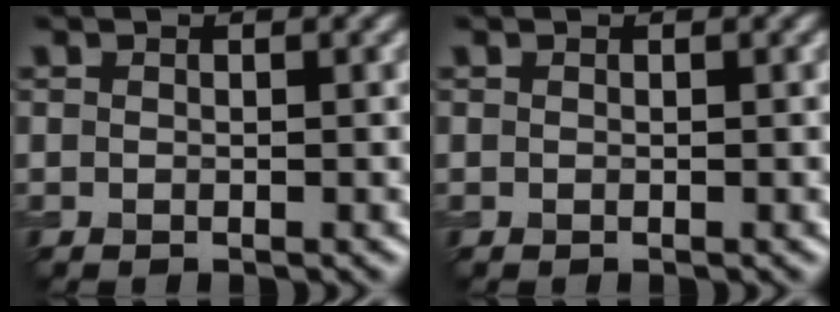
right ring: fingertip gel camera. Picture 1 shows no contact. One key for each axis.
{"total": 0.0}